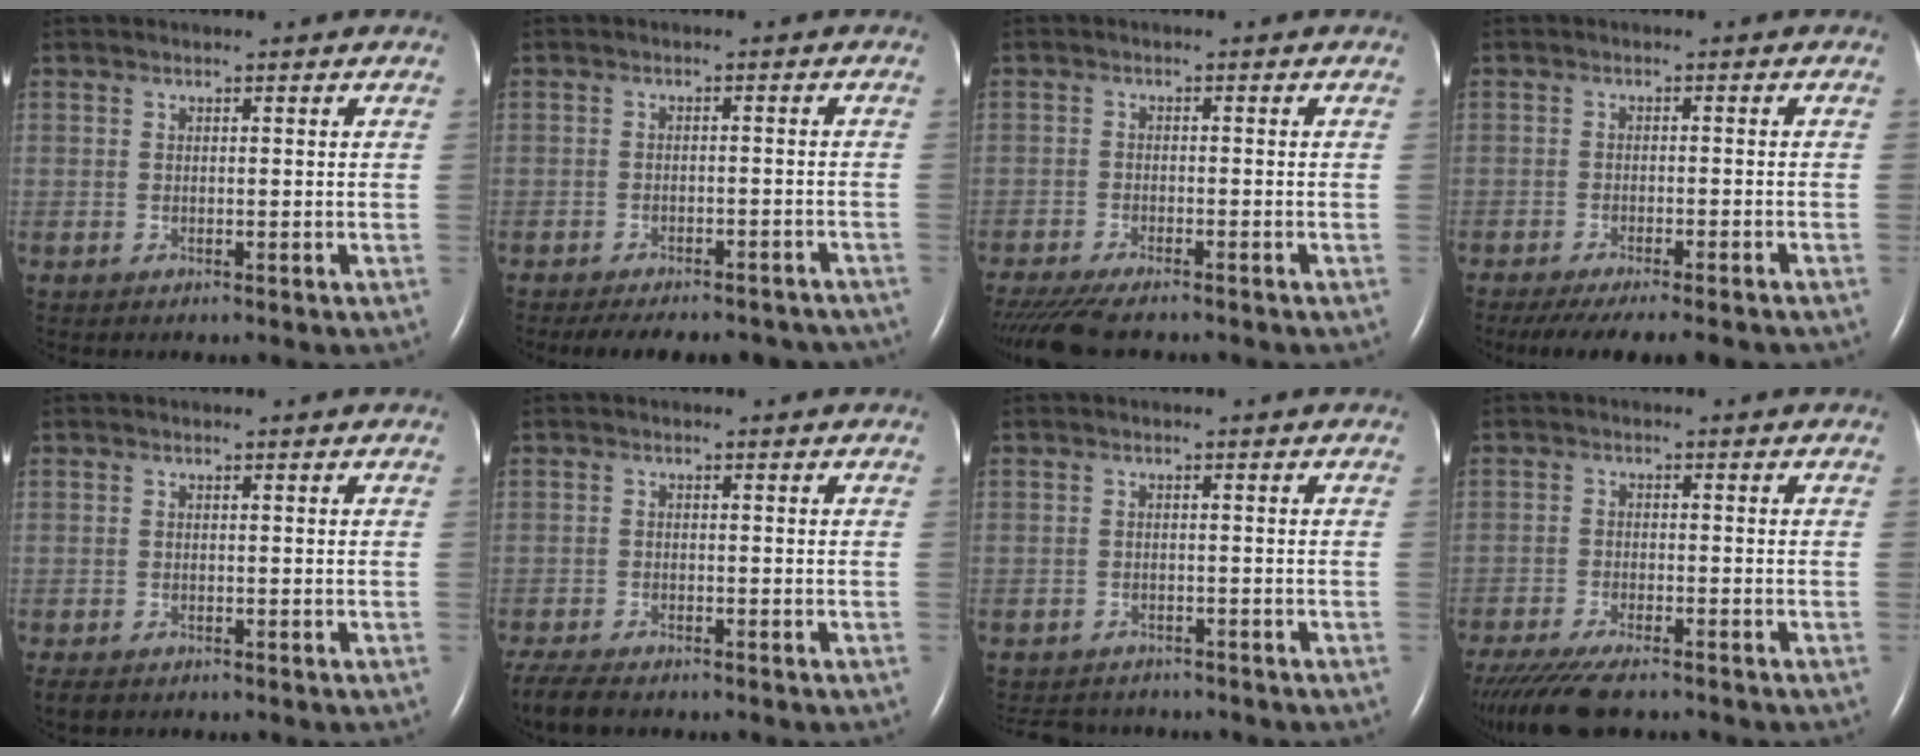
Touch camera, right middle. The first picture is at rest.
{"total": 14.6, "force": [-12.8, 5.0, 5.0], "torque": [-0.090, 0.004, -0.145]}
{"total": 9.5, "force": [-7.9, 2.0, 4.9], "torque": [-0.080, -0.019, -0.126]}
{"total": 12.7, "force": [-10.8, 1.7, 6.4], "torque": [-0.099, -0.021, -0.147]}
{"total": 2.5, "force": [-1.8, 1.3, 1.0], "torque": [-0.021, -0.005, -0.026]}
{"total": 6.0, "force": [-4.9, 1.8, 2.9], "torque": [-0.057, -0.016, -0.082]}
{"total": 6.4, "force": [-5.9, 2.3, 0.9], "torque": [-0.015, -0.003, -0.077]}
{"total": 11.0, "force": [-8.9, 2.4, 6.0], "torque": [-0.104, -0.021, -0.143]}